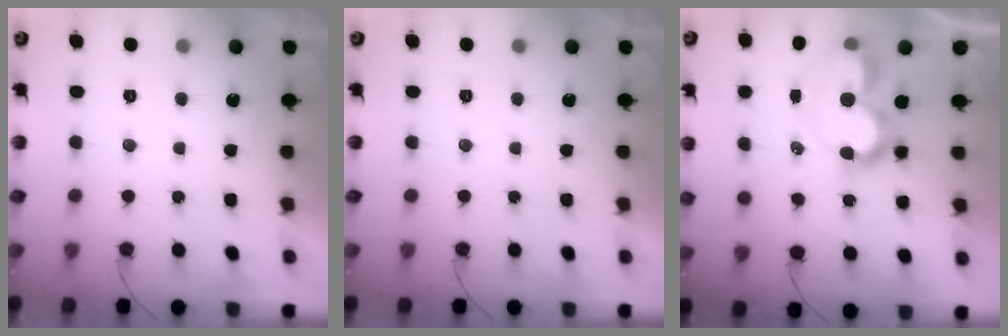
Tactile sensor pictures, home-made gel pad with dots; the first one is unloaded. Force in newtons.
{"total": 0.0}
{"total": 9.6, "press": 9.6, "slide": 0.8}